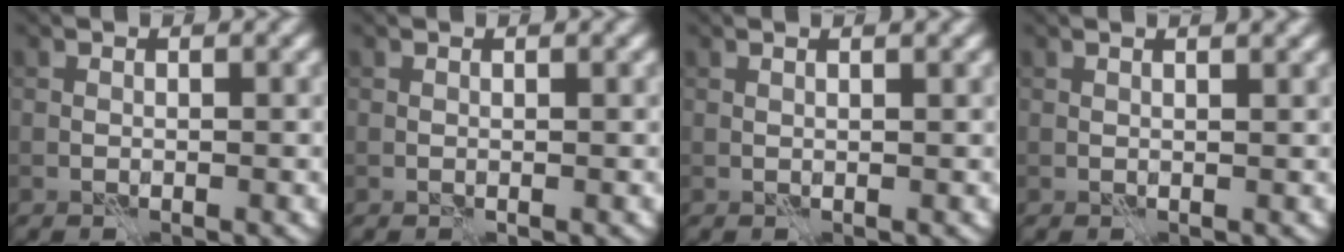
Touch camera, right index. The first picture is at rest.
{"total": 0.0}
{"total": 1.8, "force": [1.1, 0.6, 1.2], "torque": [-0.010, -0.001, -0.001]}
{"total": 2.3, "force": [1.5, 0.8, 1.5], "torque": [-0.008, 0.003, -0.001]}